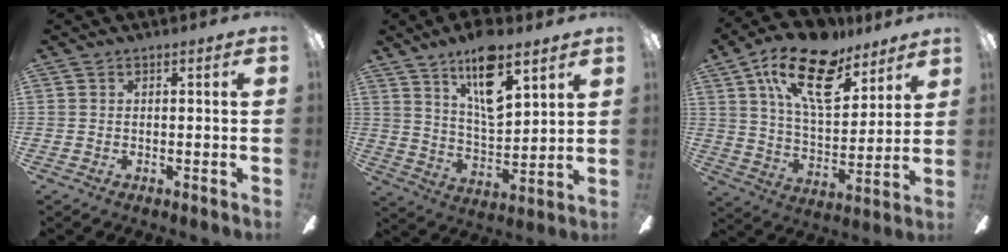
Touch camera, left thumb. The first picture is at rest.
{"total": 15.1, "force": [9.8, 5.4, 10.2], "torque": [-0.167, -0.046, 0.162]}
{"total": 20.4, "force": [12.3, 9.6, 13.2], "torque": [-0.223, -0.055, 0.213]}